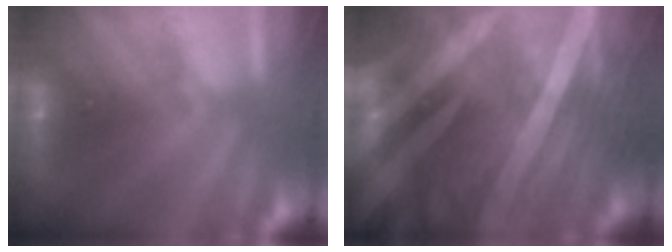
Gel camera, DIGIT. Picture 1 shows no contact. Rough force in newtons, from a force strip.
{"total": 8.2}